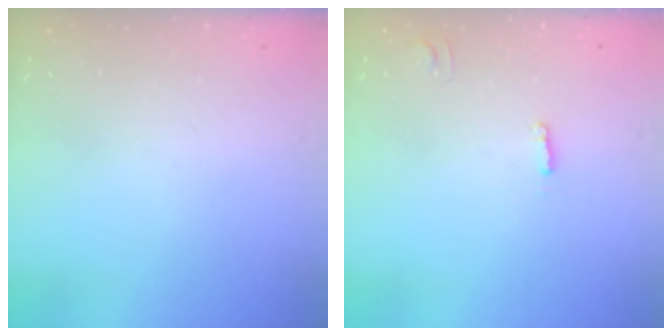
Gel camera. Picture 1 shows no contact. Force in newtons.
{"total": 3.2, "press": 3.2, "slide": 0.5}